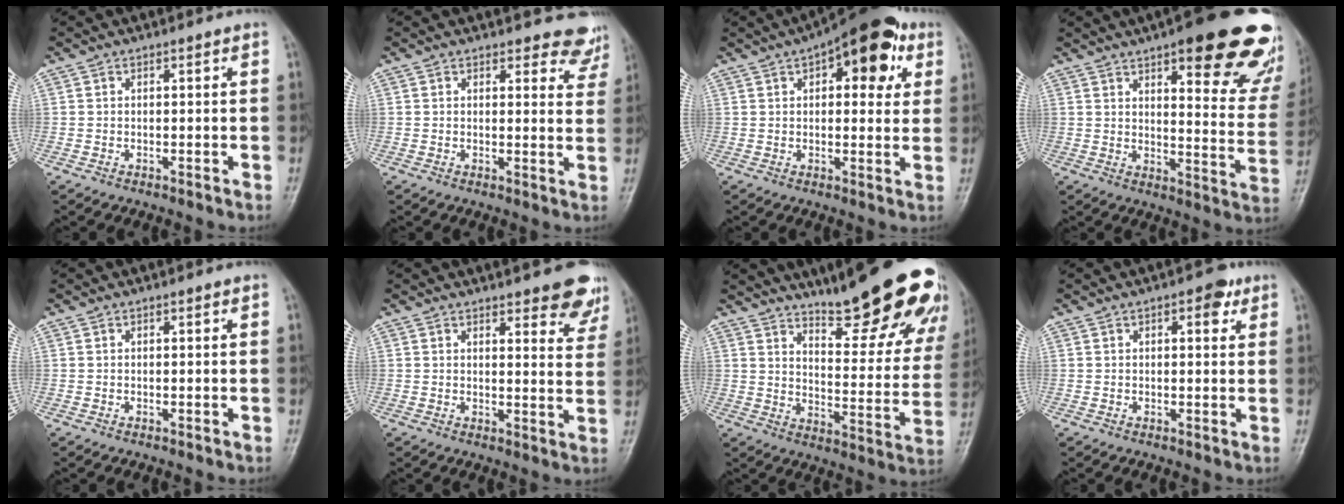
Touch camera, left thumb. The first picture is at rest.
{"total": 6.5, "force": [6.1, 2.3, 0.1], "torque": [0.042, -0.040, 0.045]}
{"total": 15.1, "force": [6.5, 7.1, 11.7], "torque": [-0.111, 0.003, 0.080]}
{"total": 25.5, "force": [15.7, 7.5, 18.7], "torque": [-0.190, -0.060, 0.194]}
{"total": 0.0}
{"total": 9.0, "force": [7.2, 2.9, 4.7], "torque": [-0.019, -0.040, 0.073]}
{"total": 25.9, "force": [19.2, 6.1, 16.3], "torque": [-0.182, -0.111, 0.253]}
{"total": 3.6, "force": [1.7, 1.8, 2.6], "torque": [-0.020, -0.001, 0.016]}